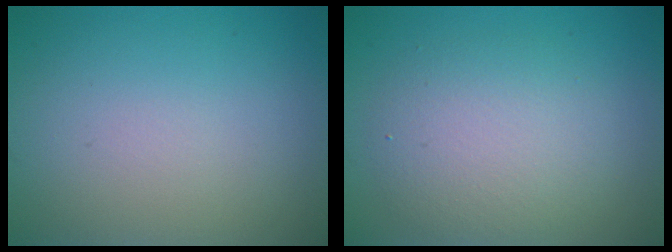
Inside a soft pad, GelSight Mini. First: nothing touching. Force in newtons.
{"total": 4.4, "press": 4.4, "slide": 0.0}